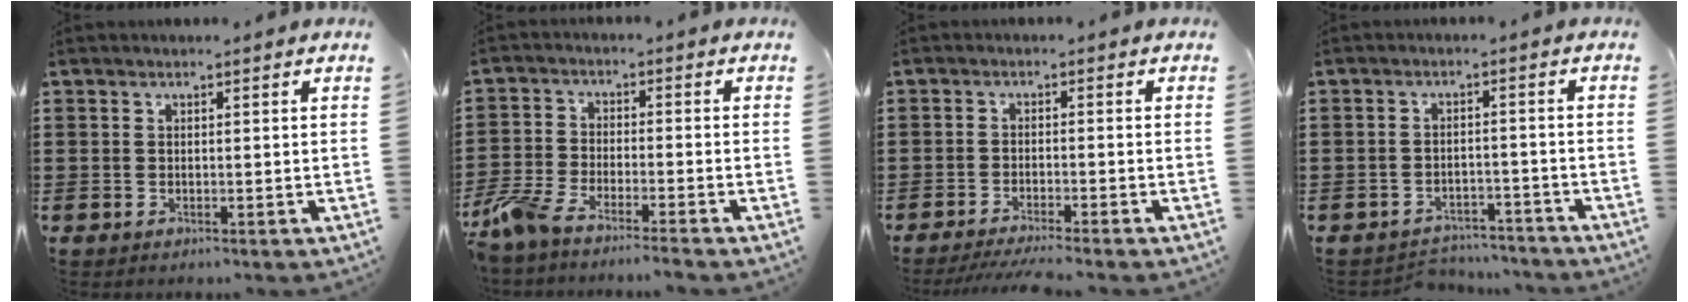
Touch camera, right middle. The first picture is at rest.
{"total": 5.2, "force": [-4.6, 0.3, 2.4], "torque": [-0.082, -0.018, -0.098]}
{"total": 2.9, "force": [-2.5, -0.3, 1.4], "torque": [-0.030, -0.007, -0.049]}
{"total": 3.3, "force": [-3.3, 0.5, 0.0], "torque": [-0.009, -0.002, -0.070]}